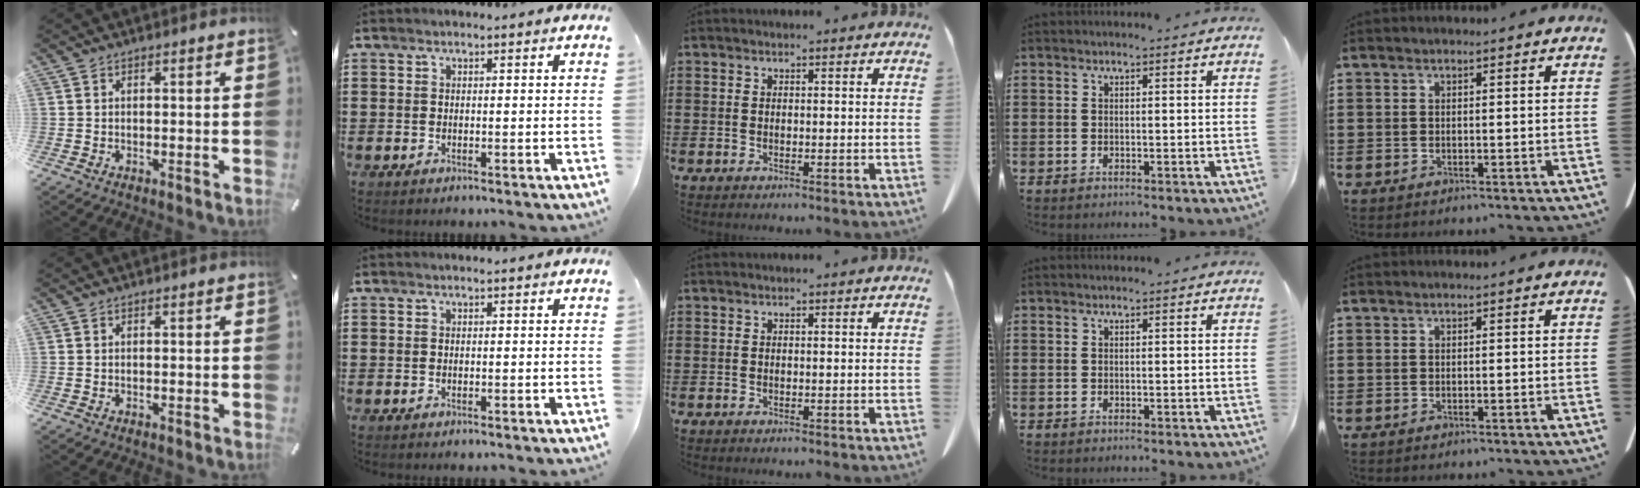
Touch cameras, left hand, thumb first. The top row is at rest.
{}